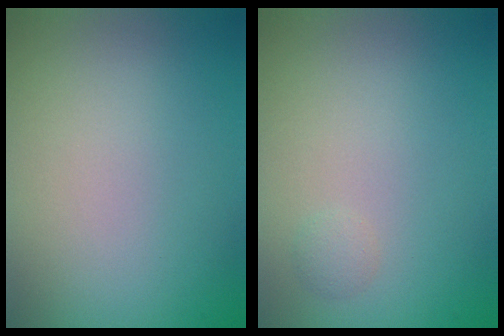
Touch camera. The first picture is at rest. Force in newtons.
{"total": 0.7, "press": 0.7, "slide": 0.0}